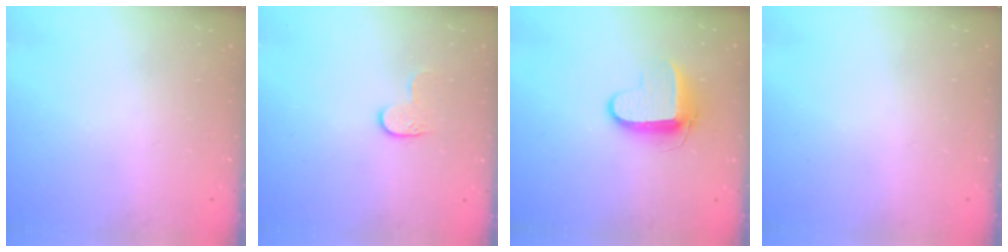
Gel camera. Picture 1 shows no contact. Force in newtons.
{"total": 4.6, "press": 4.6, "slide": 0.3}
{"total": 9.0, "press": 9.0, "slide": 0.5}
{"total": 0.0}